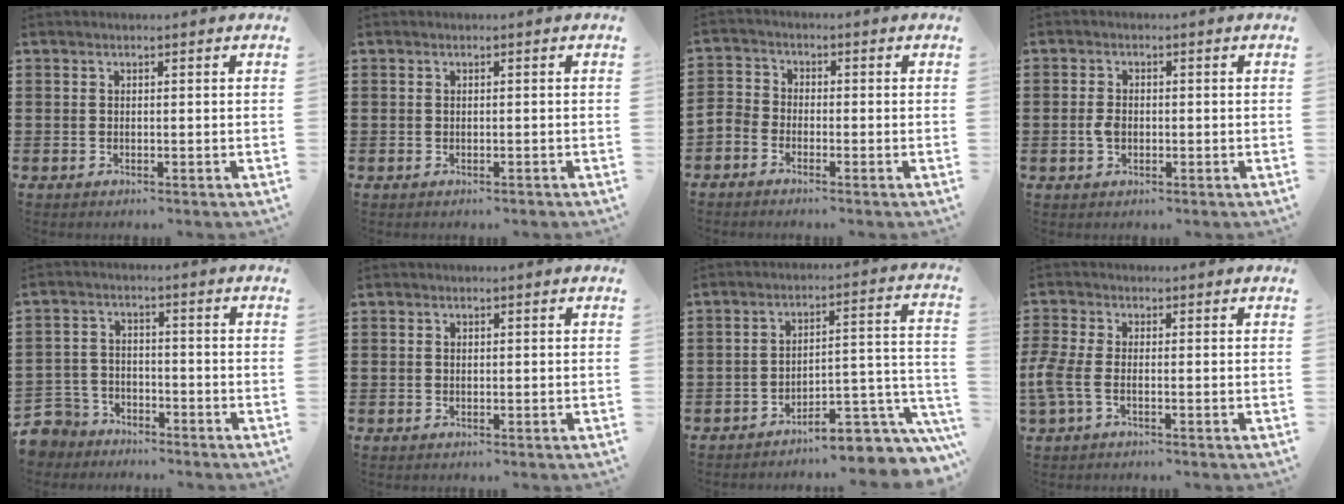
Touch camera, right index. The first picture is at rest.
{"total": 0.0}
{"total": 2.6, "force": [-2.3, 1.1, 0.1], "torque": [-0.016, 0.003, -0.052]}
{"total": 2.4, "force": [-0.4, 1.6, 1.8], "torque": [-0.042, 0.002, -0.010]}
{"total": 5.2, "force": [-4.7, 2.2, 0.2], "torque": [-0.038, 0.001, -0.106]}
{"total": 0.5, "force": [0.1, 0.4, 0.3], "torque": [-0.009, 0.000, 0.003]}
{"total": 7.6, "force": [-6.5, 1.6, 3.5], "torque": [-0.041, 0.002, -0.124]}
{"total": 3.8, "force": [-1.5, 1.5, 3.2], "torque": [-0.088, -0.010, -0.036]}